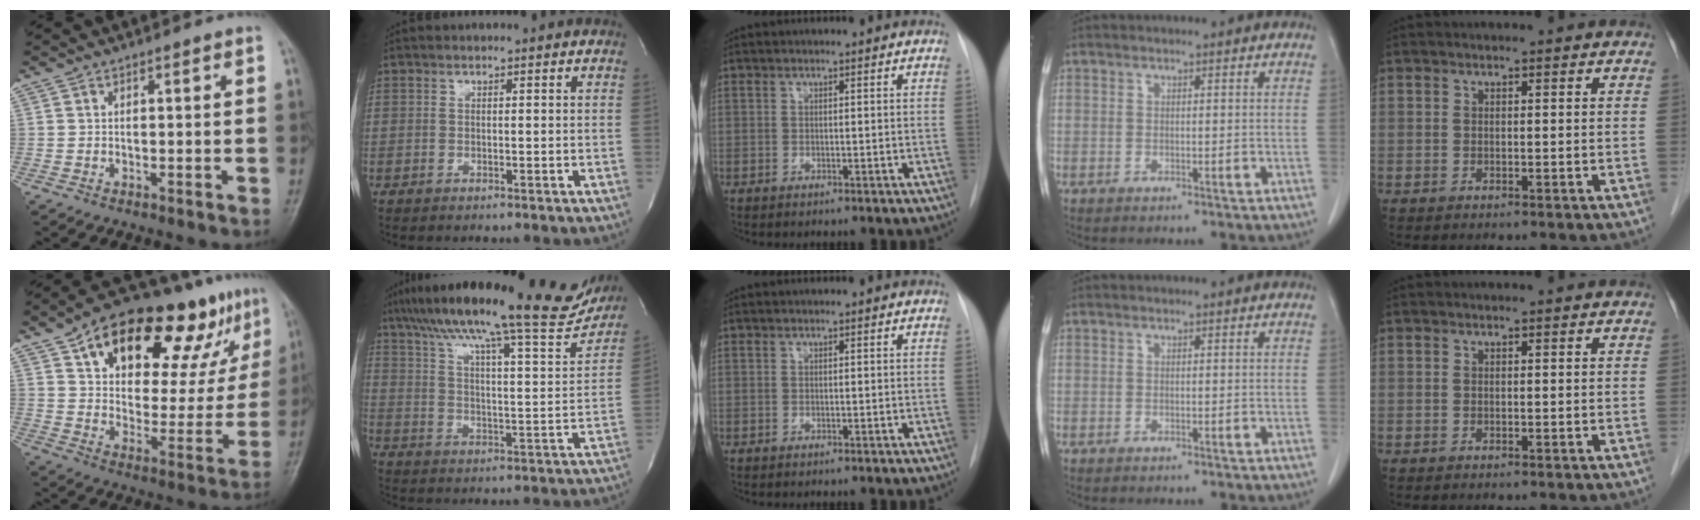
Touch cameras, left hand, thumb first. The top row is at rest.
{"thumb": {"total": 25.7, "force": [14.6, 11.7, 17.6], "torque": [-0.217, -0.015, 0.224]}, "index": {"total": 25.3, "force": [21.5, 2.5, 13.1], "torque": [-0.213, -0.017, 0.296]}}